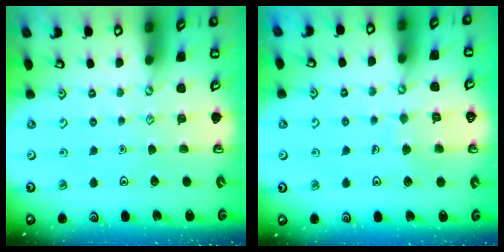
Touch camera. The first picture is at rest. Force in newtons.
{"total": 6.2, "press": 6.1, "slide": 0.6}